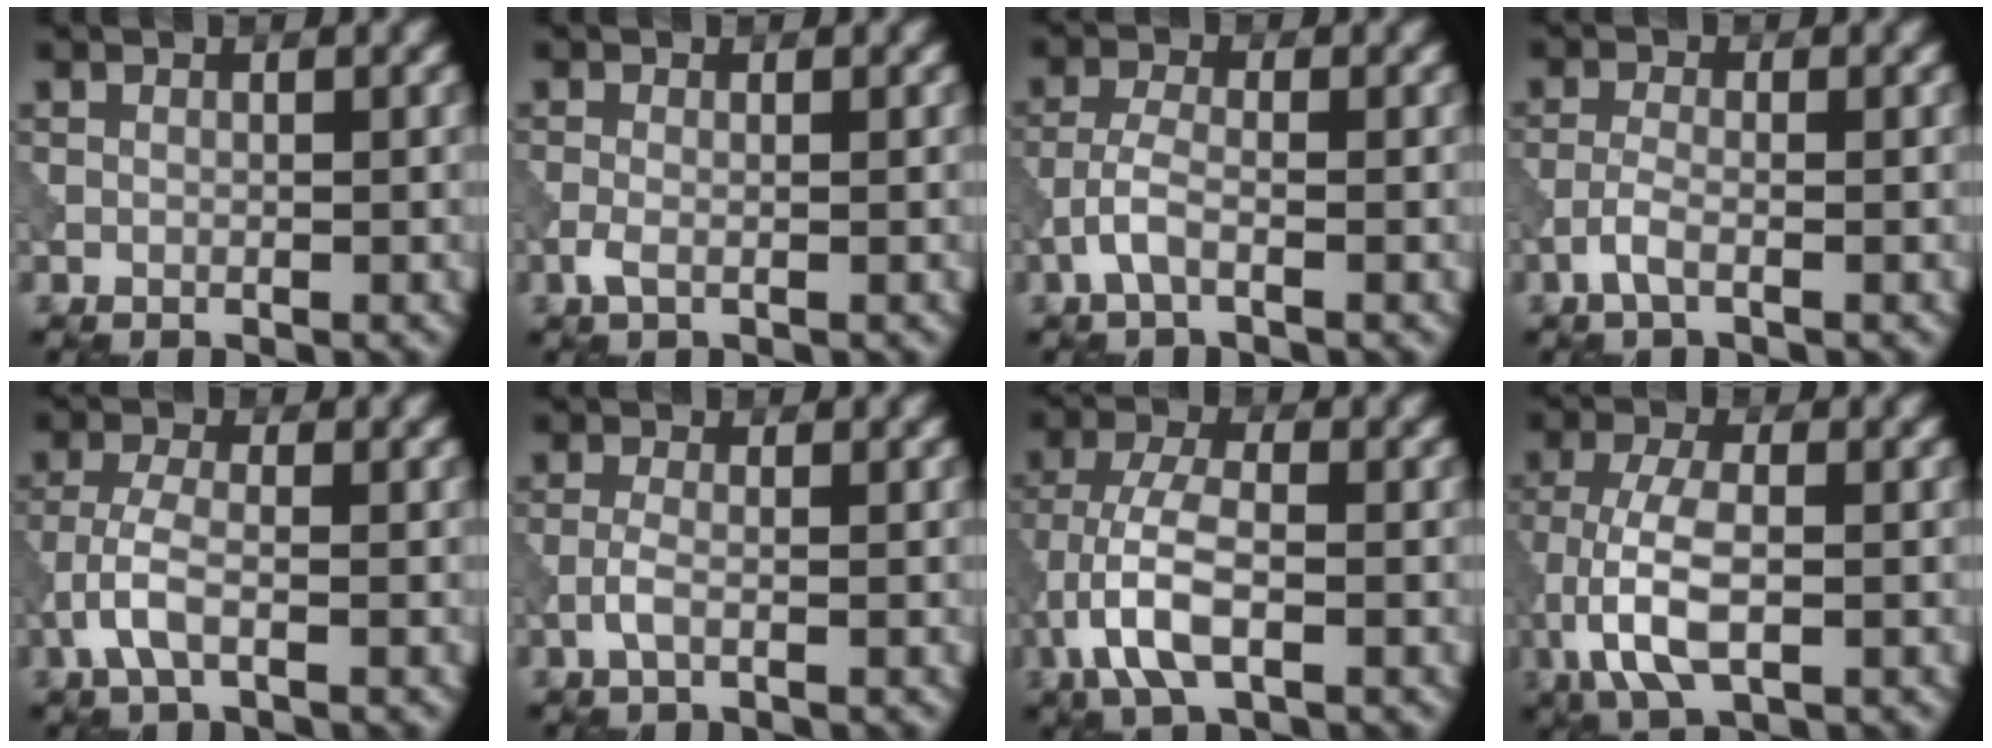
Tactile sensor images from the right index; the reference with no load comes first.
{"total": 1.3, "force": [-0.5, 0.5, 1.1], "torque": [-0.029, -0.001, -0.014]}
{"total": 2.3, "force": [-1.1, 0.7, 1.8], "torque": [-0.044, 0.005, -0.031]}
{"total": 1.9, "force": [-1.0, 0.5, 1.5], "torque": [-0.036, 0.004, -0.026]}
{"total": 2.9, "force": [-1.3, 1.0, 2.4], "torque": [-0.059, 0.004, -0.033]}
{"total": 1.6, "force": [-0.6, 0.5, 1.4], "torque": [-0.033, 0.004, -0.017]}
{"total": 5.9, "force": [-2.2, 2.5, 4.8], "torque": [-0.109, 0.004, -0.050]}
{"total": 6.2, "force": [-1.7, 2.6, 5.3], "torque": [-0.116, 0.004, -0.036]}